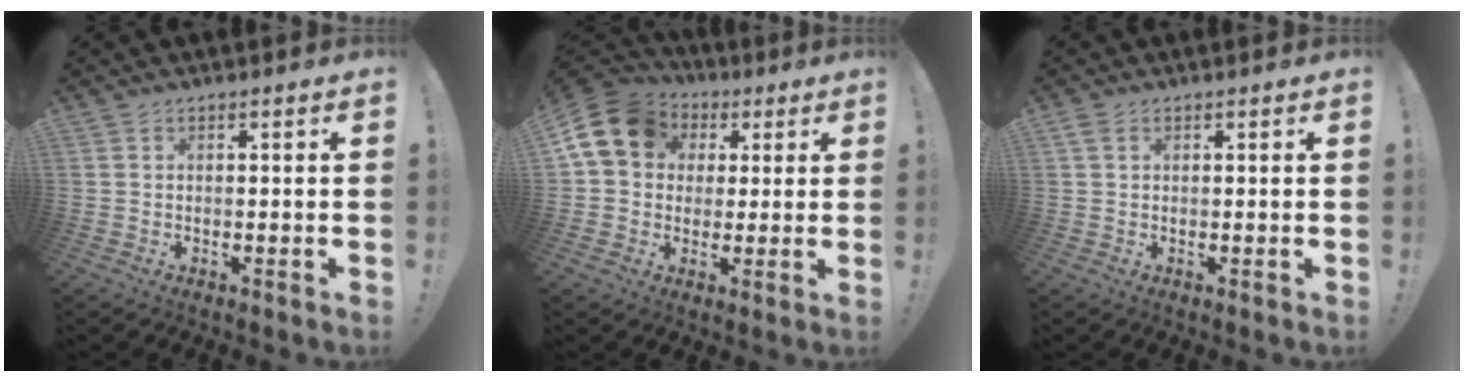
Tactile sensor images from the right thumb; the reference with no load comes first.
{"total": 14.0, "force": [4.2, 11.4, 7.0], "torque": [-0.115, -0.007, 0.085]}
{"total": 1.8, "force": [0.8, 1.2, 1.2], "torque": [-0.024, 0.005, 0.013]}